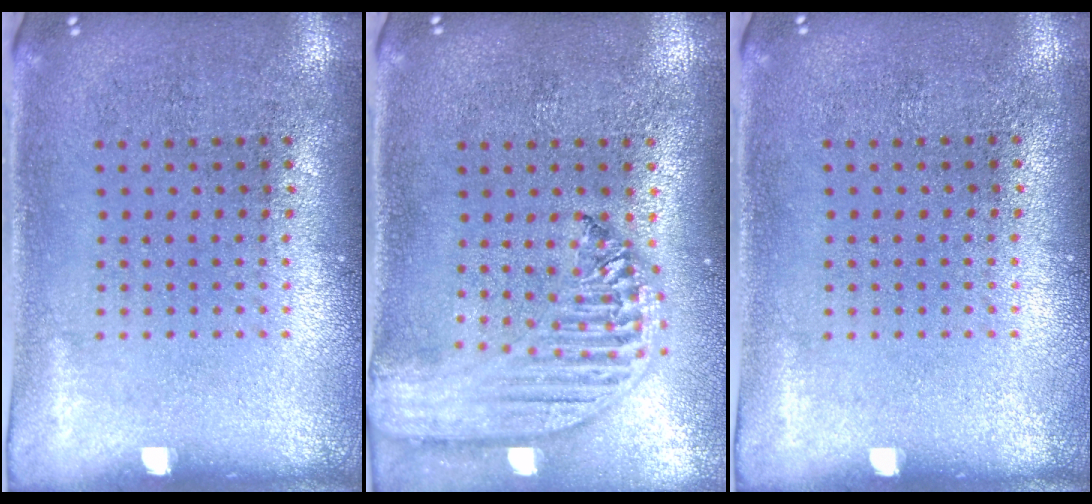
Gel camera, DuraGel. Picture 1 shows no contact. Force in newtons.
{"total": 2.6, "press": 2.1, "slide": 1.4}
{"total": 0.0}